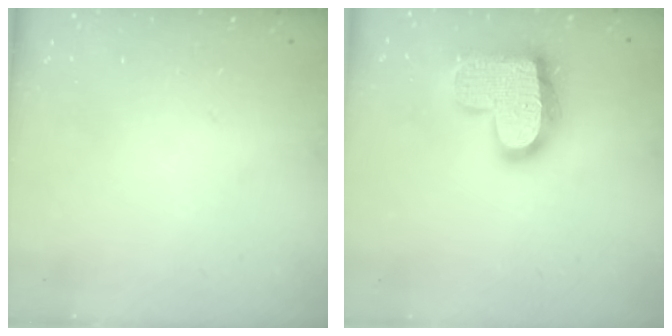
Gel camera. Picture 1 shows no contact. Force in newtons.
{"total": 17.7, "press": 17.7, "slide": 1.2}